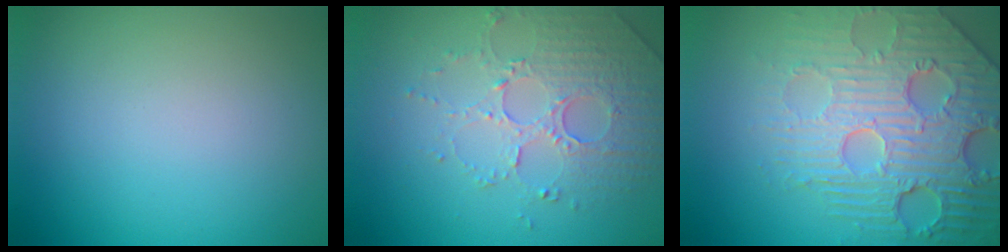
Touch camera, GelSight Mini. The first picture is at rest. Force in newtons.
{"total": 5.1, "press": 3.5, "slide": 3.7}
{"total": 7.5, "press": 5.9, "slide": 4.7}